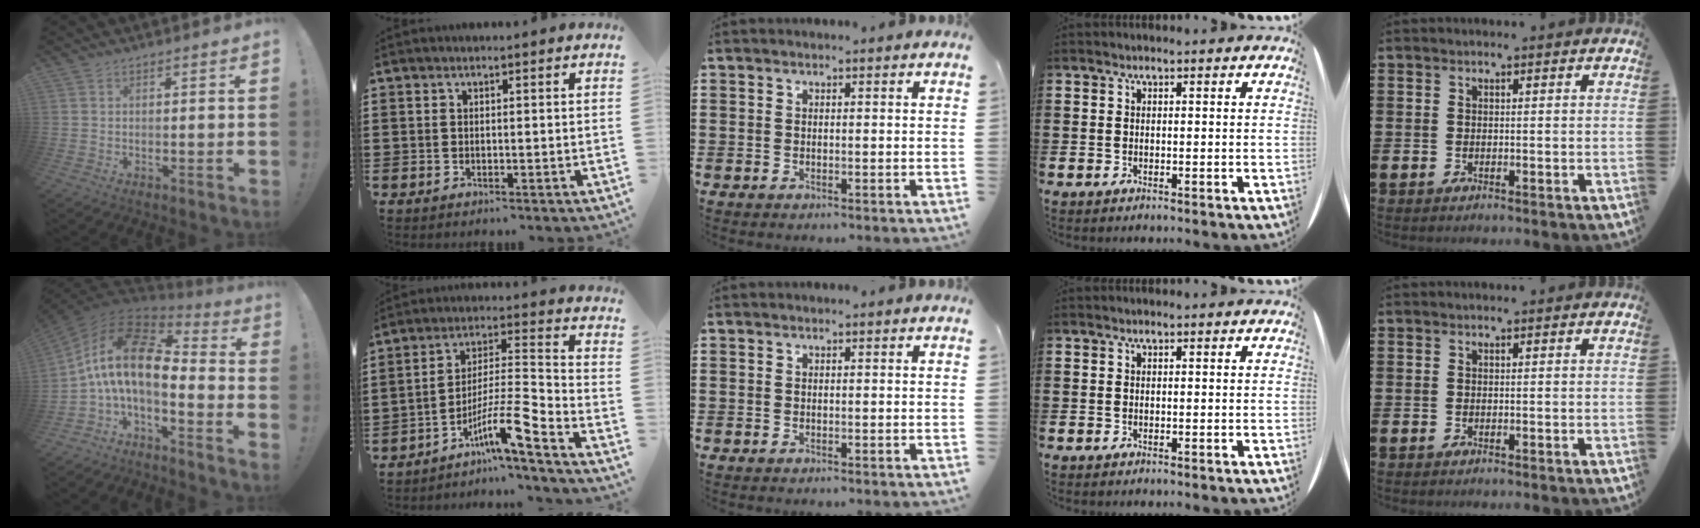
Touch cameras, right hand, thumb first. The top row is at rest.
{"thumb": {"total": 15.7, "force": [2.7, 6.9, 13.8], "torque": [-0.263, -0.024, 0.042]}, "index": {"total": 10.0, "force": [-6.6, 1.1, 7.4], "torque": [-0.135, -0.004, -0.125]}}